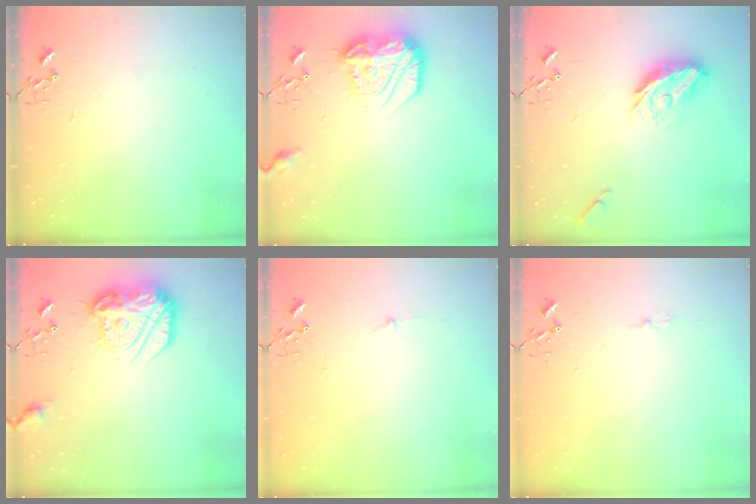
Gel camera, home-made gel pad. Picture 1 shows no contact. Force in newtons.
{"total": 18.4, "press": 18.3, "slide": 1.4}
{"total": 12.2, "press": 12.2, "slide": 0.7}
{"total": 17.4, "press": 17.4, "slide": 1.3}
{"total": 2.7, "press": 2.7, "slide": 0.3}
{"total": 3.4, "press": 3.4, "slide": 0.5}